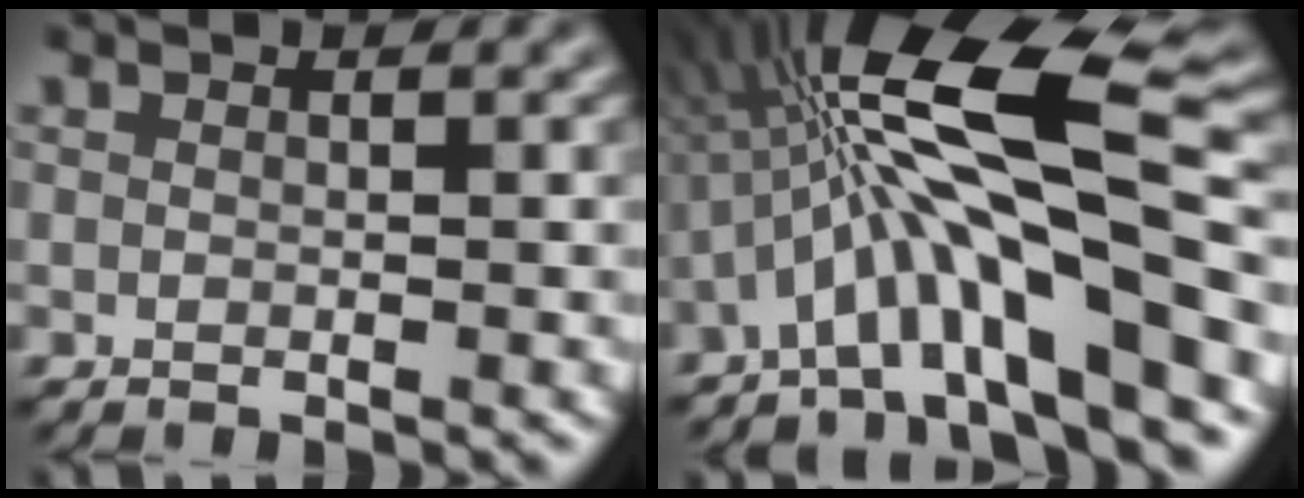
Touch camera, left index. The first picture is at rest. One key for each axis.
{"total": 13.5, "fx": -1.8, "fy": 3.0, "fz": 13.0, "tx": -0.213, "ty": 0.040, "tz": -0.036}